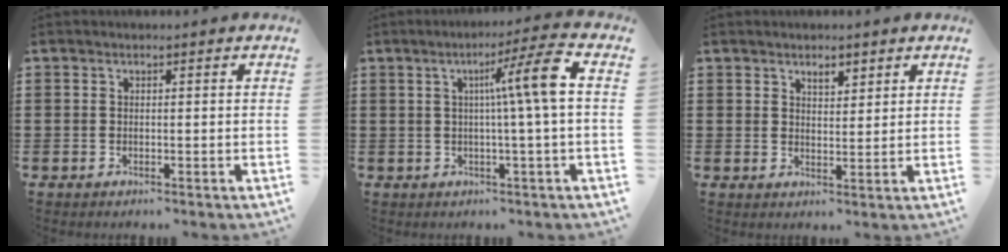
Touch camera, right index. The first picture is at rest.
{"total": 8.0, "force": [1.0, -0.9, 7.8], "torque": [-0.132, -0.008, 0.002]}
{"total": 2.2, "force": [1.7, 0.9, 1.0], "torque": [-0.015, -0.001, 0.030]}